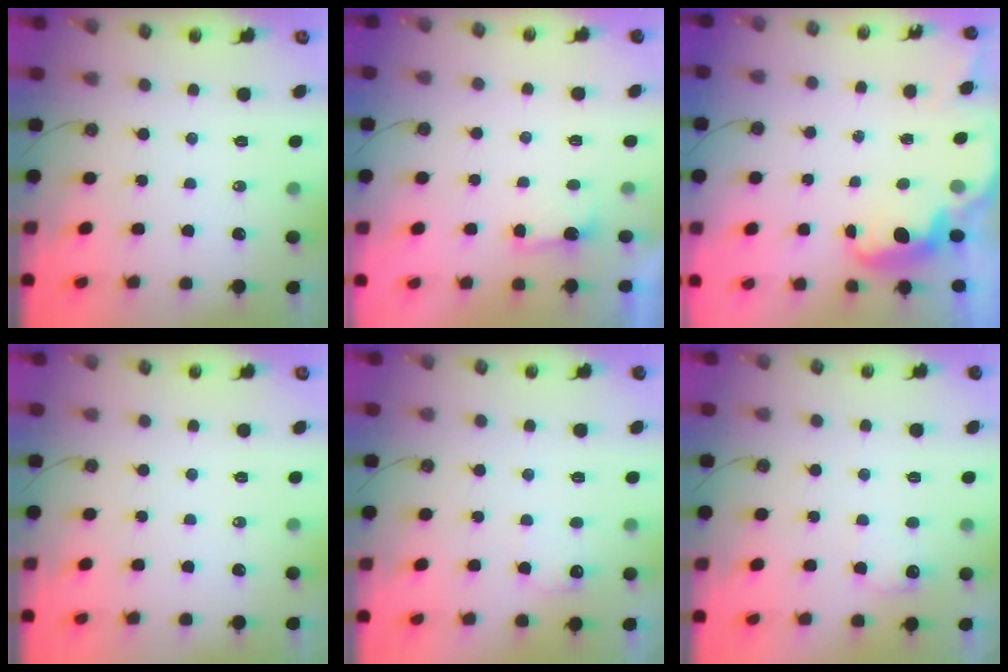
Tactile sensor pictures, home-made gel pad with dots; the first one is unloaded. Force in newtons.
{"total": 1.6, "press": 1.4, "slide": 0.7}
{"total": 2.7, "press": 2.6, "slide": 0.7}
{"total": 0.0}
{"total": 6.1, "press": 6.0, "slide": 0.5}
{"total": 6.6, "press": 6.6, "slide": 0.5}